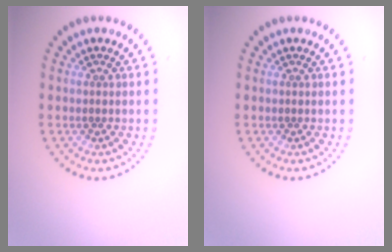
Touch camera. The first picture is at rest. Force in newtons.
{"total": 0.0}